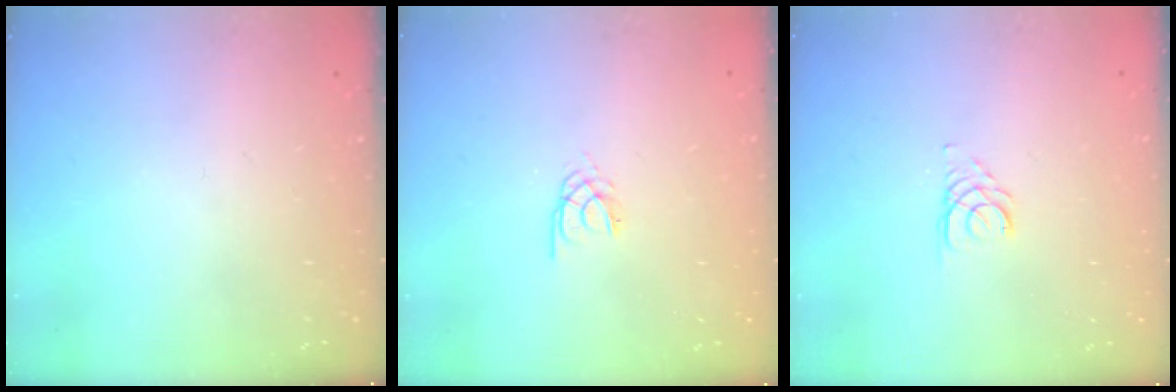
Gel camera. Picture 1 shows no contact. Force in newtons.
{"total": 1.9, "press": 1.9, "slide": 0.3}
{"total": 2.8, "press": 2.8, "slide": 0.3}